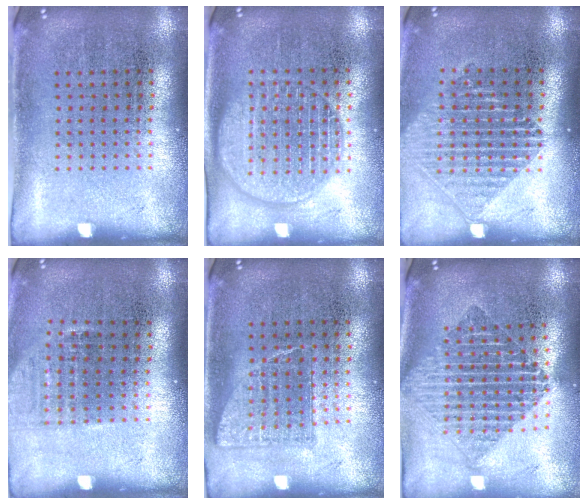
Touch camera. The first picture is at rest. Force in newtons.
{"total": 1.8, "press": 1.8, "slide": 0.2}
{"total": 1.6, "press": 1.4, "slide": 0.7}
{"total": 0.9, "press": 0.8, "slide": 0.4}
{"total": 0.7, "press": 0.6, "slide": 0.3}
{"total": 1.9, "press": 1.6, "slide": 1.1}